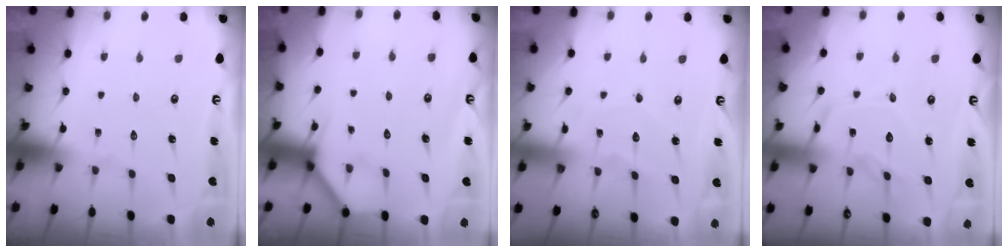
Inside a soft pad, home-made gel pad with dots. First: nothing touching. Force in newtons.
{"total": 3.3, "press": 3.3, "slide": 0.2}
{"total": 4.3, "press": 4.3, "slide": 0.4}
{"total": 12.1, "press": 12.1, "slide": 0.6}